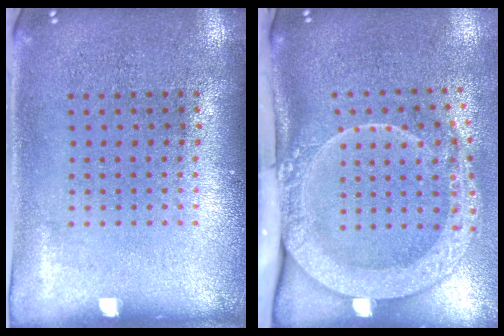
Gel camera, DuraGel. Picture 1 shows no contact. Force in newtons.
{"total": 3.0, "press": 2.1, "slide": 2.1}